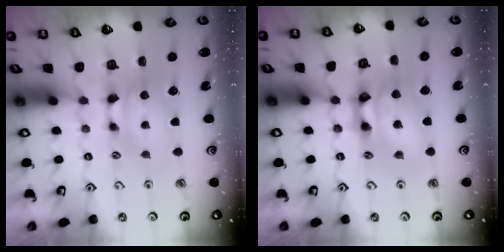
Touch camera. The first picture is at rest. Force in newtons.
{"total": 6.5, "press": 6.5, "slide": 0.3}